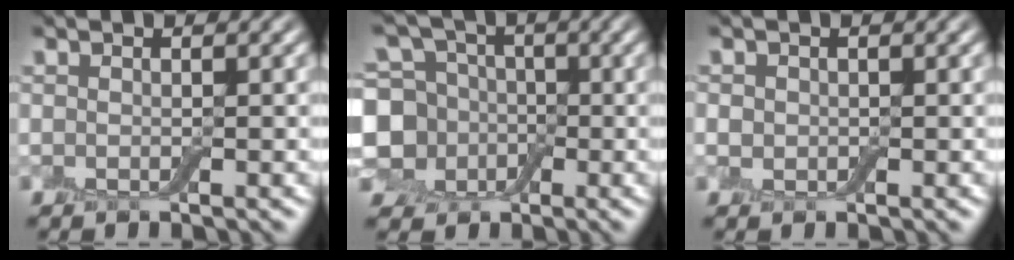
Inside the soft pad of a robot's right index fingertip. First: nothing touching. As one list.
[{"total": 7.6, "force": [-0.9, 6.6, 3.8], "torque": [-0.073, -0.004, -0.035]}, {"total": 1.1, "force": [0.0, 1.0, 0.3], "torque": [-0.003, 0.000, -0.004]}]